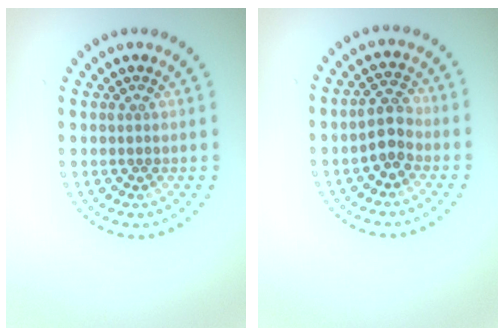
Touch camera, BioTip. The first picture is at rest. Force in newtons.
{"total": 2.7, "press": 2.6, "slide": 0.7}